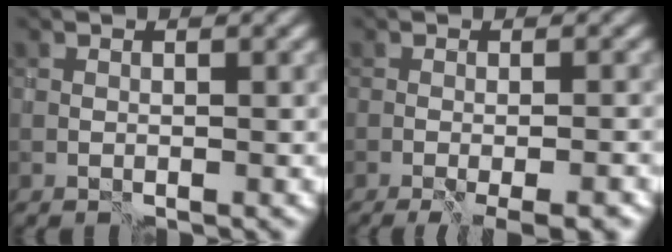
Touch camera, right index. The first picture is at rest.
{"total": 4.9, "force": [-3.1, 0.8, 3.7], "torque": [-0.038, -0.007, -0.032]}